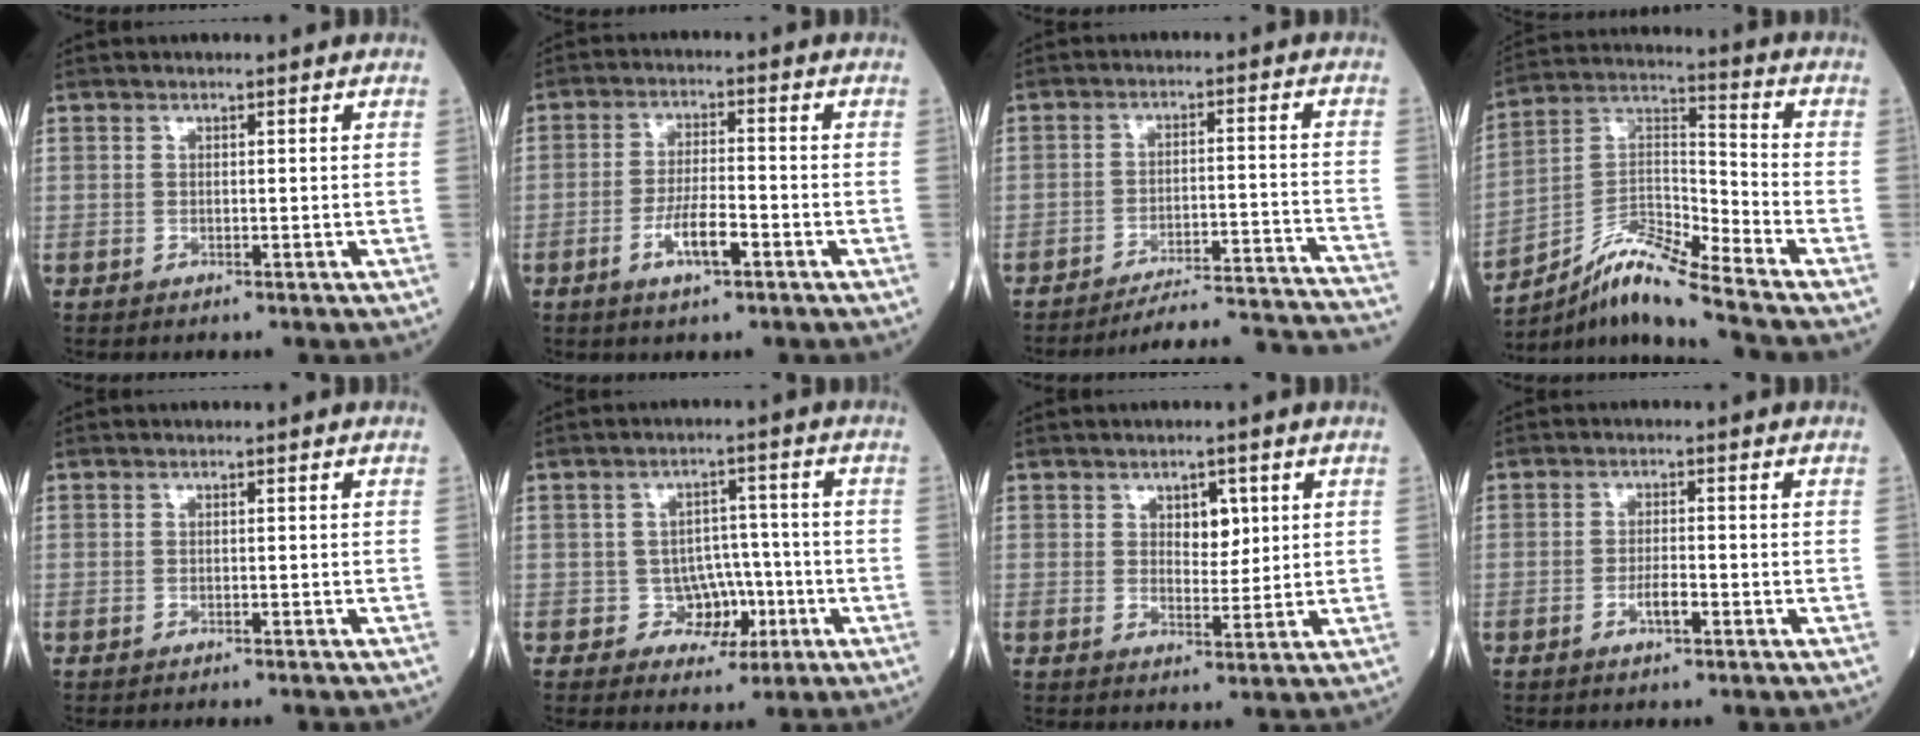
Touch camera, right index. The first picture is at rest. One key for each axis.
{"total": 5.8, "fx": -2.7, "fy": 1.2, "fz": 5.0, "tx": -0.097, "ty": -0.002, "tz": -0.048}
{"total": 20.0, "fx": -19.5, "fy": -1.9, "fz": 3.7, "tx": -0.015, "ty": -0.008, "tz": -0.257}
{"total": 12.1, "fx": -10.3, "fy": -0.5, "fz": 6.4, "tx": -0.127, "ty": 0.019, "tz": -0.188}
{"total": 1.1, "fx": -1.0, "fy": -0.1, "fz": 0.3, "tx": -0.006, "ty": 0.001, "tz": -0.013}
{"total": 6.3, "fx": -1.8, "fy": 5.3, "fz": 2.7, "tx": -0.020, "ty": 0.021, "tz": -0.020}
{"total": 3.6, "fx": 1.4, "fy": 2.1, "fz": 2.6, "tx": -0.033, "ty": 0.000, "tz": 0.023}
{"total": 2.6, "fx": -1.2, "fy": 0.5, "fz": 2.3, "tx": -0.040, "ty": 0.001, "tz": -0.021}